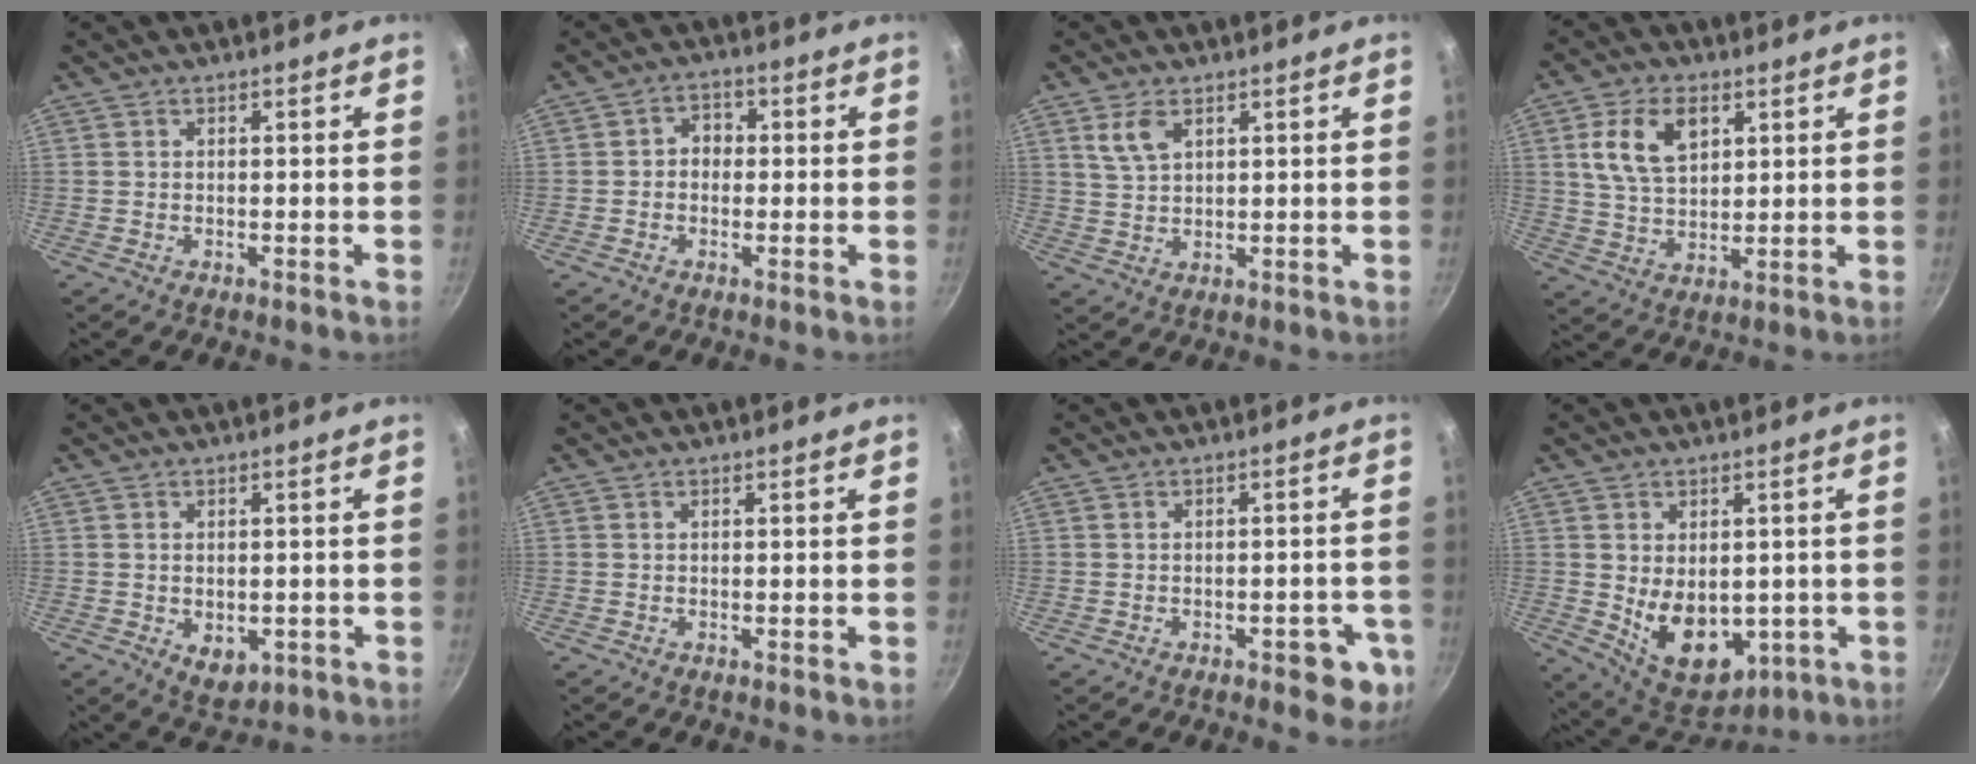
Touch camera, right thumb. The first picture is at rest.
{"total": 3.6, "force": [-0.2, 3.1, 1.9], "torque": [-0.009, 0.011, -0.012]}
{"total": 4.8, "force": [2.4, 2.6, 3.2], "torque": [-0.055, -0.007, 0.052]}
{"total": 10.7, "force": [3.8, 6.7, 7.4], "torque": [-0.117, -0.009, 0.071]}
{"total": 5.1, "force": [-1.0, 3.4, 3.6], "torque": [-0.044, -0.009, -0.005]}
{"total": 0.0}
{"total": 6.4, "force": [-2.6, 3.1, 5.0], "torque": [-0.033, 0.015, -0.026]}
{"total": 13.1, "force": [-1.2, 8.8, 9.6], "torque": [-0.118, -0.023, 0.010]}